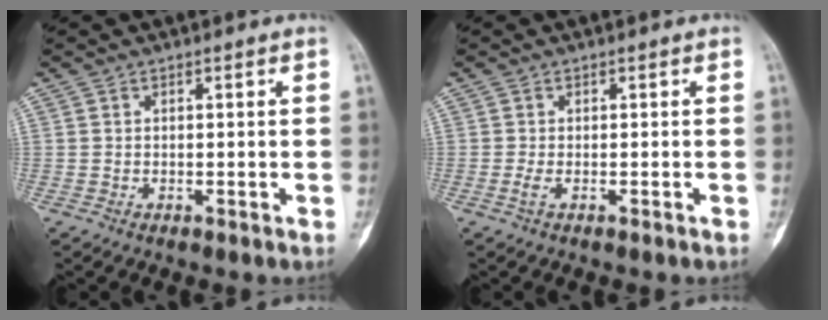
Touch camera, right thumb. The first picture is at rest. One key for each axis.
{"total": 1.0, "fx": -0.4, "fy": 0.1, "fz": 0.9, "tx": -0.027, "ty": -0.003, "tz": -0.011}